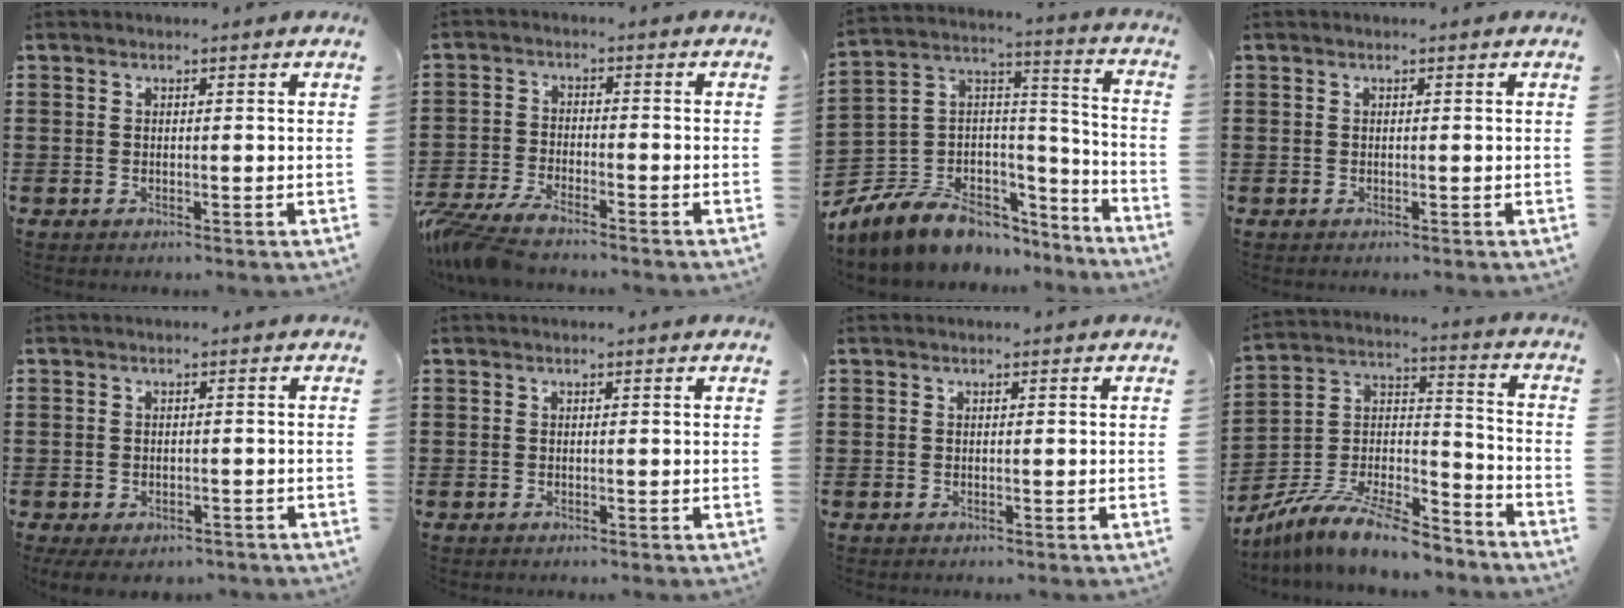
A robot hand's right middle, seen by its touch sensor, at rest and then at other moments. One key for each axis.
{"total": 5.3, "fx": -4.8, "fy": 0.5, "fz": 2.0, "tx": -0.068, "ty": -0.015, "tz": -0.102}
{"total": 8.9, "fx": -6.8, "fy": 5.1, "fz": 2.6, "tx": -0.093, "ty": -0.006, "tz": -0.138}
{"total": 0.0}
{"total": 1.5, "fx": -1.4, "fy": 0.5, "fz": 0.3, "tx": -0.011, "ty": -0.001, "tz": -0.028}
{"total": 0.0}
{"total": 0.0}
{"total": 10.6, "fx": -9.2, "fy": 1.4, "fz": 5.0, "tx": -0.095, "ty": 0.010, "tz": -0.182}